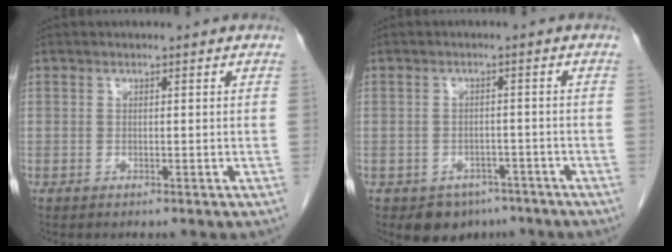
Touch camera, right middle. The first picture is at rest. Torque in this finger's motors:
{"motor_torque": [0.17, -0.17, -0.07, 0.00]}